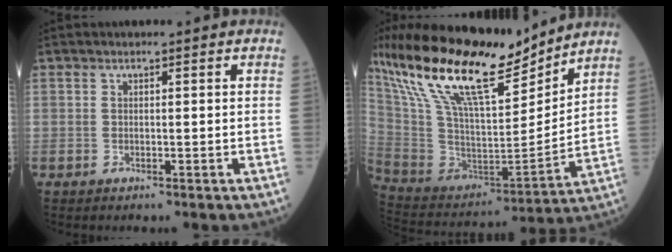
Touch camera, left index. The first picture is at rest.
{"total": 23.5, "force": [17.8, 5.0, 14.5], "torque": [-0.278, 0.001, 0.325]}